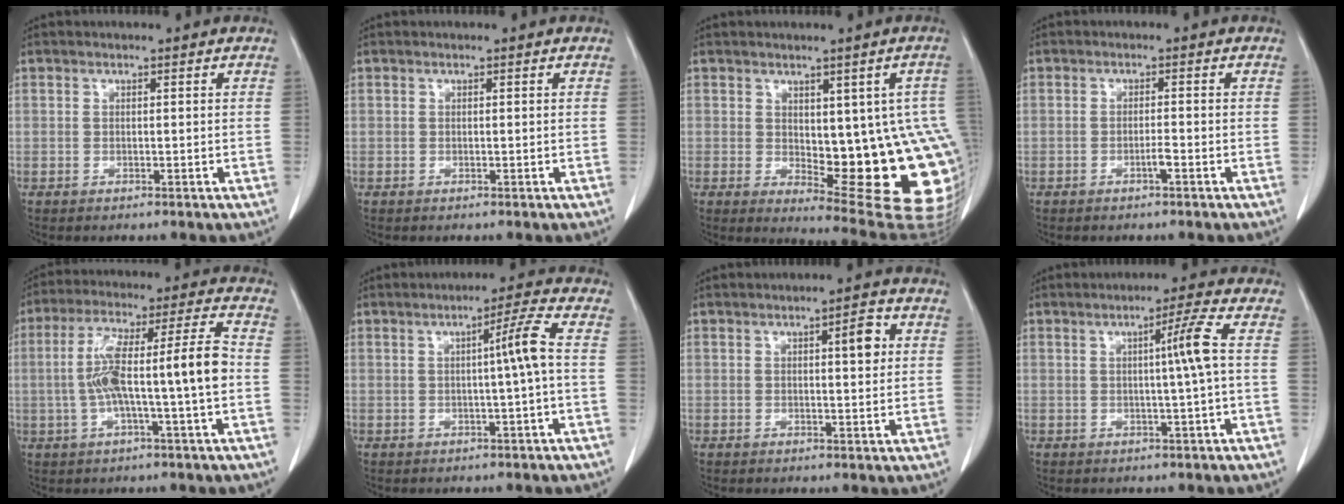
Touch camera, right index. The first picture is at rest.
{"total": 0.0}
{"total": 15.9, "force": [-1.2, 5.6, 14.8], "torque": [-0.124, 0.006, 0.006]}
{"total": 1.4, "force": [-0.8, -0.1, 1.1], "torque": [-0.023, 0.001, -0.014]}
{"total": 12.4, "force": [-1.4, 0.4, 12.3], "torque": [-0.227, 0.030, -0.026]}
{"total": 4.4, "force": [-0.2, -1.2, 4.2], "torque": [-0.064, 0.006, -0.002]}
{"total": 3.6, "force": [1.0, 0.8, 3.4], "torque": [-0.048, 0.005, 0.013]}
{"total": 4.4, "force": [0.2, -1.4, 4.2], "torque": [-0.068, 0.003, 0.004]}